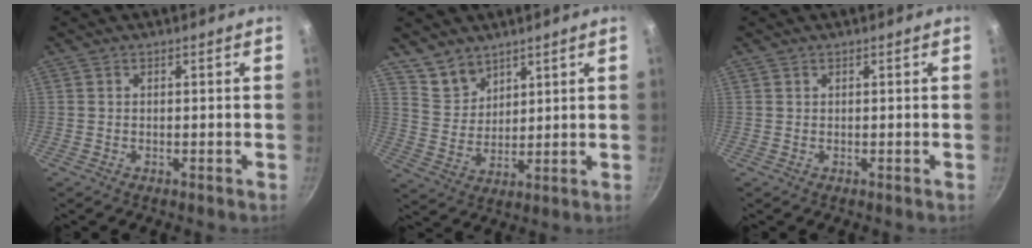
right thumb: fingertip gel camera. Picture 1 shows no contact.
{"total": 6.8, "force": [5.3, 4.0, 1.5], "torque": [-0.008, -0.026, 0.110]}
{"total": 0.0}